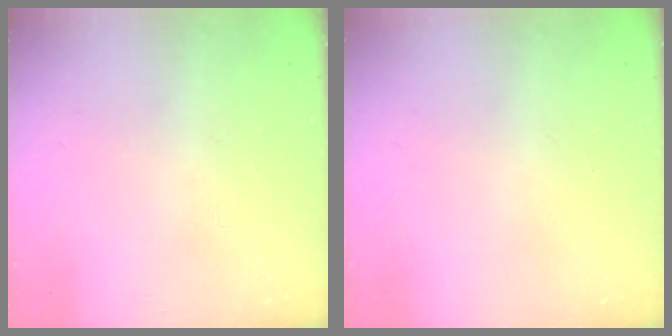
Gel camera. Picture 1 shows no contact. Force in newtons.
{"total": 0.0}